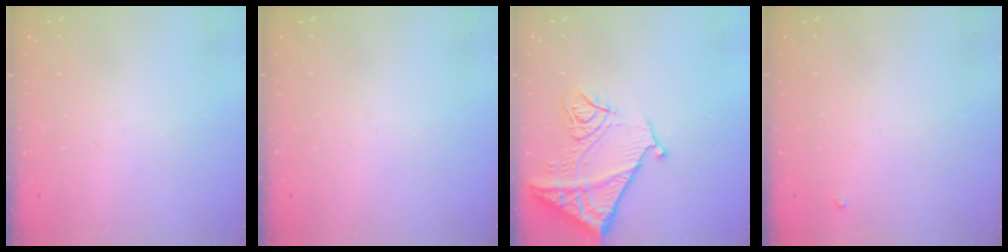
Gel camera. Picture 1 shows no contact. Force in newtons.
{"total": 0.0}
{"total": 15.7, "press": 15.6, "slide": 1.7}
{"total": 3.5, "press": 3.4, "slide": 0.4}